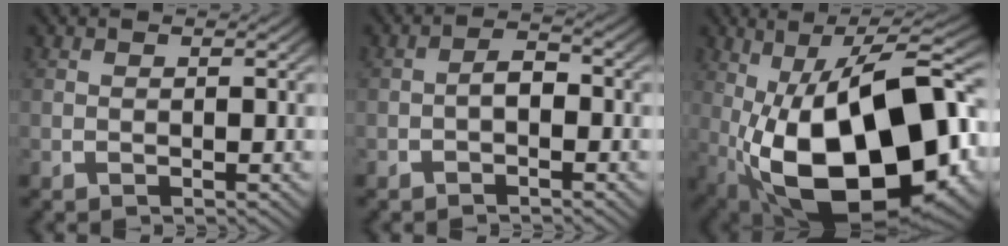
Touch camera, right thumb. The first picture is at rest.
{"total": 2.3, "force": [-0.8, 1.5, 1.5], "torque": [-0.028, -0.003, -0.014]}
{"total": 22.8, "force": [-3.2, 13.1, 18.4], "torque": [-0.325, -0.069, 0.003]}